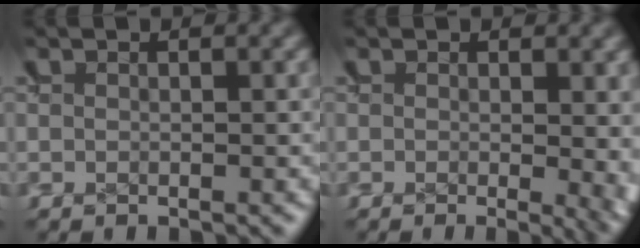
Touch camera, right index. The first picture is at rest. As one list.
[{"total": 2.2, "force": [0.0, 0.7, 2.0], "torque": [-0.020, -0.011, 0.003]}]